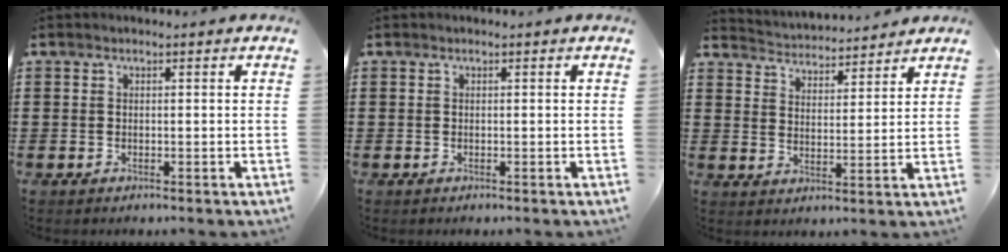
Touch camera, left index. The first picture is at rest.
{"total": 0.0}
{"total": 3.4, "force": [3.3, 0.4, -0.3], "torque": [-0.014, -0.024, 0.055]}